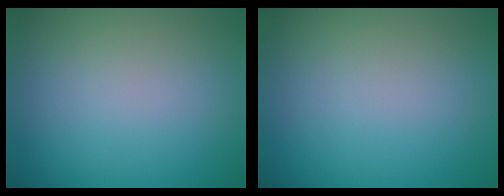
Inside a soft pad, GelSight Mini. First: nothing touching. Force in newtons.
{"total": 0.0}